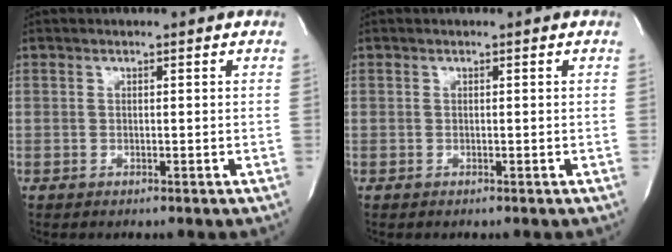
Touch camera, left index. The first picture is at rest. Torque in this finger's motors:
{"motor_torque": [0.00, 0.00, 0.00, 0.00]}